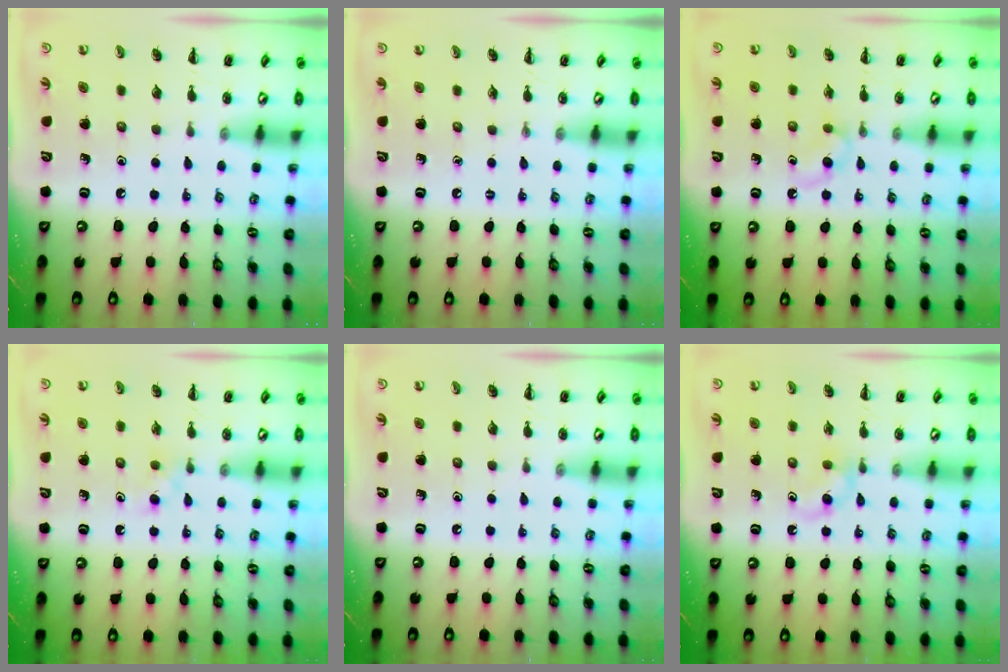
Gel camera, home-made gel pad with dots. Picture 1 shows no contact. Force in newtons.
{"total": 0.0}
{"total": 2.7, "press": 2.5, "slide": 1.2}
{"total": 2.7, "press": 2.5, "slide": 1.1}
{"total": 0.0}
{"total": 3.1, "press": 2.8, "slide": 1.3}